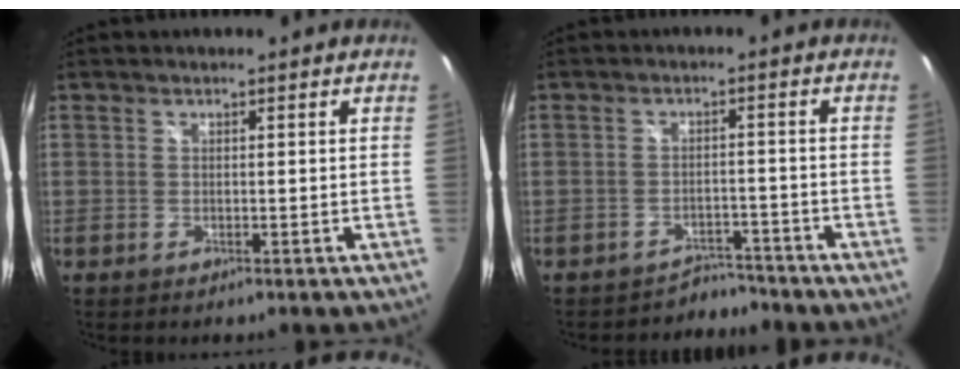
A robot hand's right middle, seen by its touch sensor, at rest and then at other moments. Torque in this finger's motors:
{"motor_torque": [-0.44, -0.11, -0.07, -0.01]}